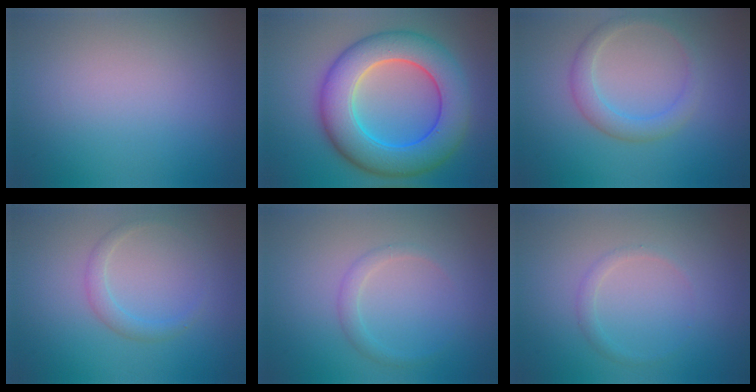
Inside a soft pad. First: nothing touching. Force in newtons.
{"total": 9.9, "press": 9.9, "slide": 0.5}
{"total": 2.5, "press": 2.5, "slide": 0.2}
{"total": 1.5, "press": 1.5, "slide": 0.1}
{"total": 1.3, "press": 1.3, "slide": 0.0}
{"total": 1.0, "press": 1.0, "slide": 0.0}